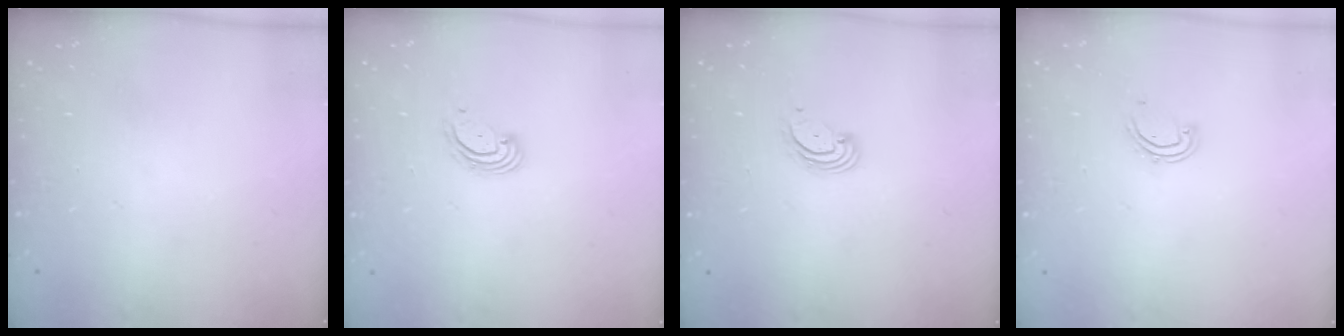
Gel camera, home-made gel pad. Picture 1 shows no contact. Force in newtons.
{"total": 2.9, "press": 2.9, "slide": 0.1}
{"total": 2.9, "press": 2.9, "slide": 0.4}
{"total": 4.8, "press": 4.5, "slide": 1.8}